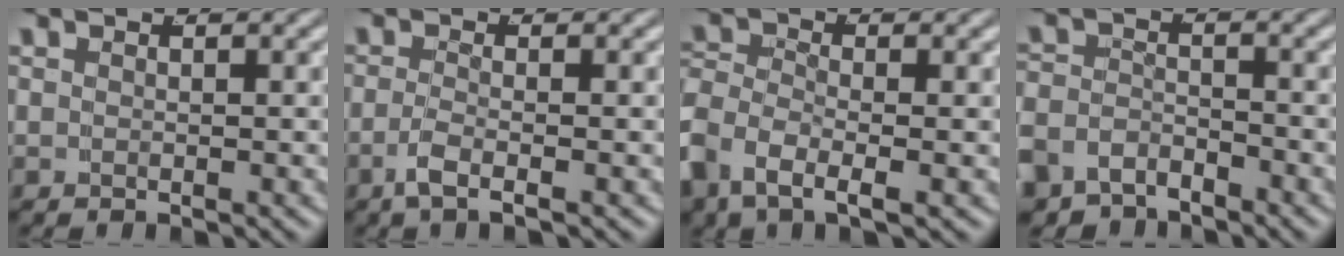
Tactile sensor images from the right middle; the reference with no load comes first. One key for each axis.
{"total": 2.1, "fx": -1.4, "fy": -0.1, "fz": 1.6, "tx": -0.038, "ty": -0.009, "tz": -0.020}
{"total": 4.8, "fx": -1.7, "fy": 3.2, "fz": 3.2, "tx": -0.097, "ty": -0.026, "tz": -0.022}
{"total": 5.0, "fx": -3.8, "fy": 3.0, "fz": 1.3, "tx": -0.038, "ty": -0.023, "tz": -0.062}